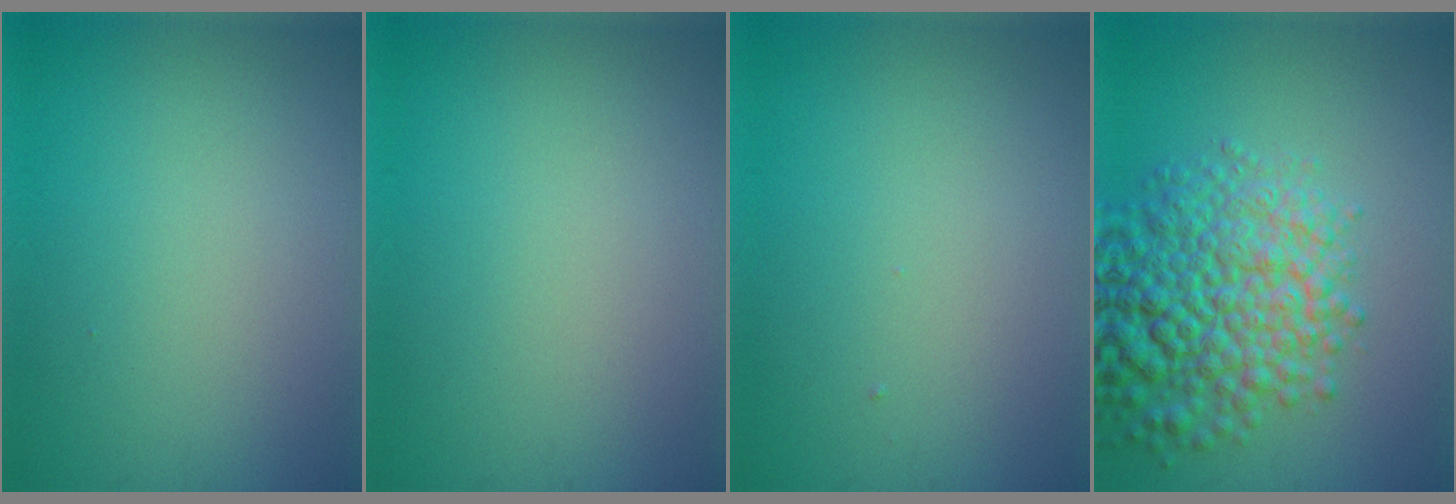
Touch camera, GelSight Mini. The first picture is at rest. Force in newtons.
{"total": 0.0}
{"total": 0.0}
{"total": 9.2, "press": 9.2, "slide": 0.5}